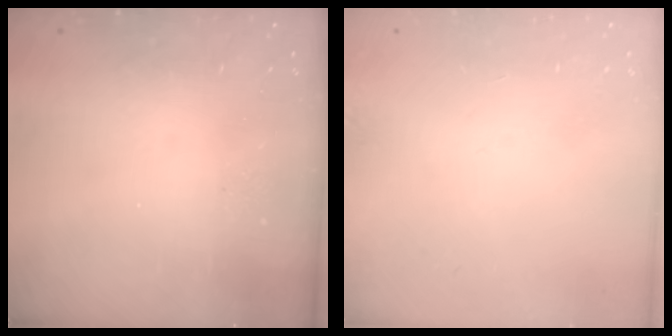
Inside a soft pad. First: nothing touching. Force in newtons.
{"total": 0.0}